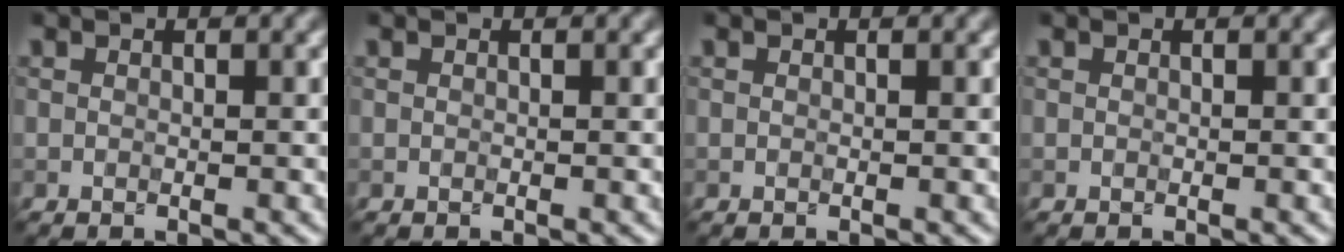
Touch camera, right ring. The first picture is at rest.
{"total": 0.0}
{"total": 0.0}
{"total": 0.0}